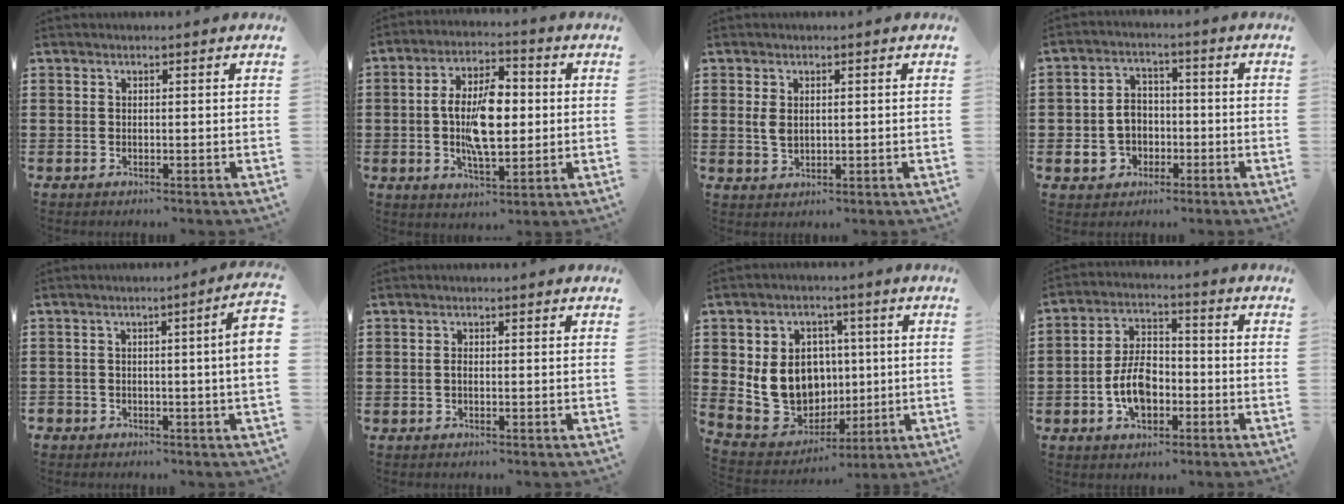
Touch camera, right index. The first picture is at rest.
{"total": 9.9, "force": [-0.3, 4.4, 8.9], "torque": [-0.182, 0.008, -0.010]}
{"total": 2.3, "force": [0.7, 1.5, 1.6], "torque": [-0.033, 0.006, 0.012]}
{"total": 5.7, "force": [-1.4, 5.1, 2.1], "torque": [-0.064, 0.013, -0.030]}
{"total": 4.0, "force": [-1.0, 0.4, 3.9], "torque": [-0.064, -0.006, -0.016]}
{"total": 0.8, "force": [-0.3, 0.3, 0.7], "torque": [-0.016, -0.004, -0.005]}
{"total": 11.5, "force": [0.5, 10.0, 5.6], "torque": [-0.137, 0.008, 0.018]}
{"total": 7.4, "force": [-2.3, 4.4, 5.5], "torque": [-0.122, 0.006, -0.046]}